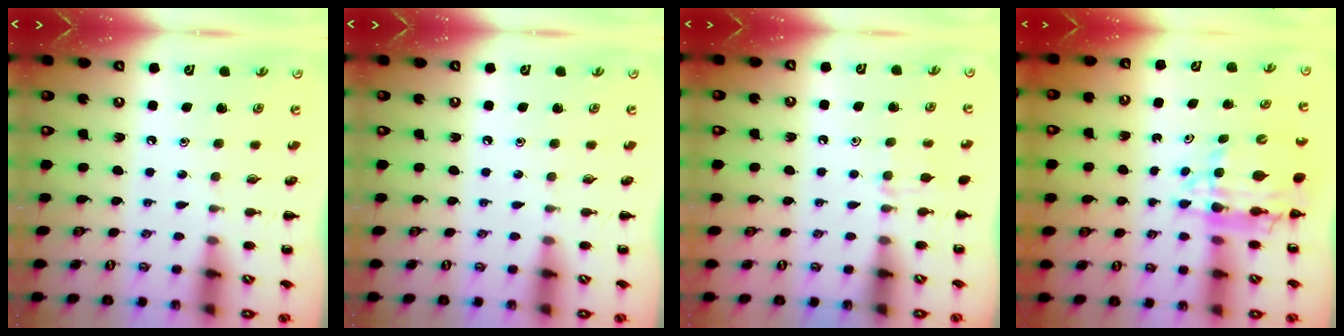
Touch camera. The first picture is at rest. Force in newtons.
{"total": 0.0}
{"total": 6.6, "press": 6.3, "slide": 2.1}
{"total": 10.7, "press": 10.0, "slide": 3.9}